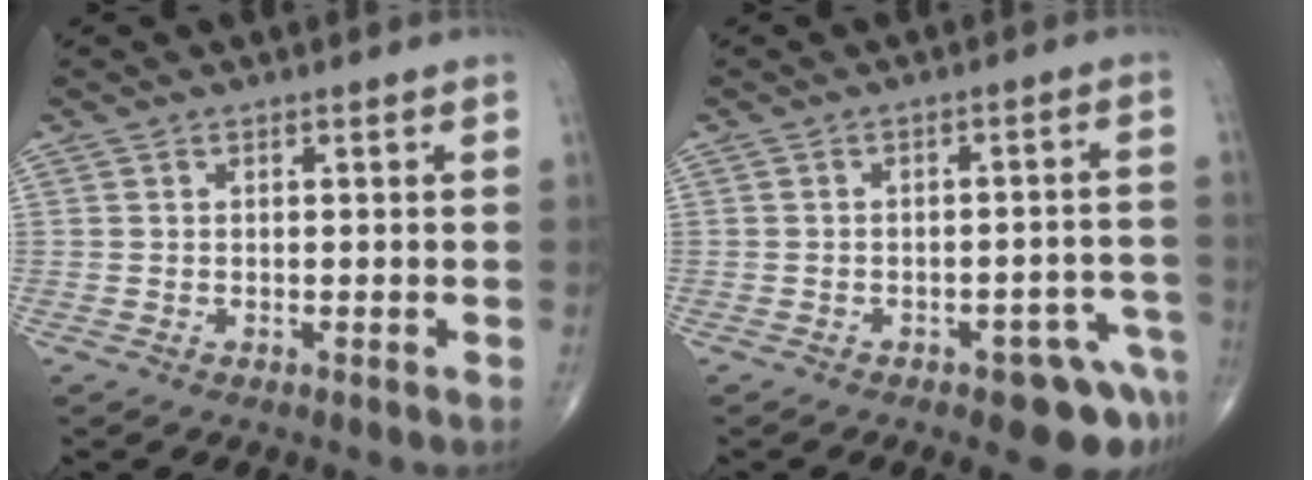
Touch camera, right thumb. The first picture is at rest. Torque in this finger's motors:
{"motor_torque": [1.30, 0.77, 0.60, -0.86, 0.15]}